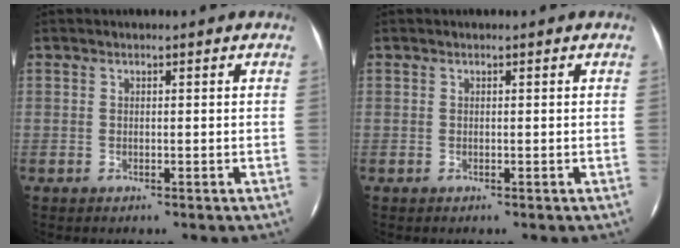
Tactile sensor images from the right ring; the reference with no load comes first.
{"total": 0.0}